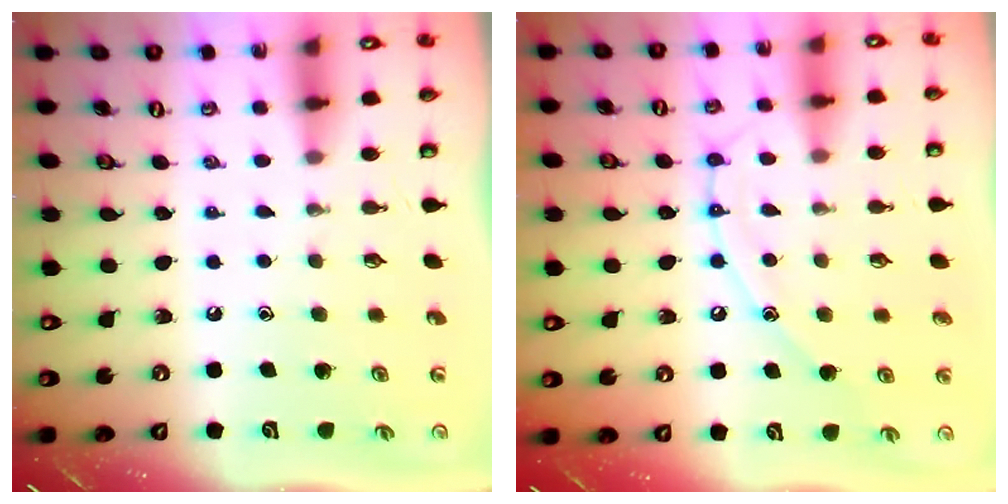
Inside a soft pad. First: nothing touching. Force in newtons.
{"total": 10.7, "press": 10.7, "slide": 1.0}